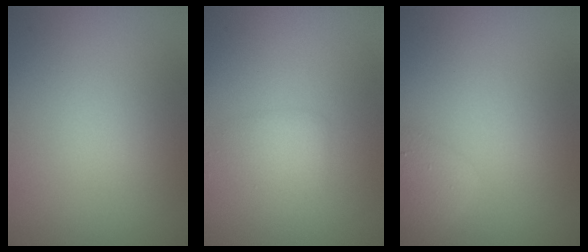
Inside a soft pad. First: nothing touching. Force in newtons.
{"total": 1.7, "press": 1.7, "slide": 0.0}
{"total": 1.9, "press": 1.9, "slide": 0.1}